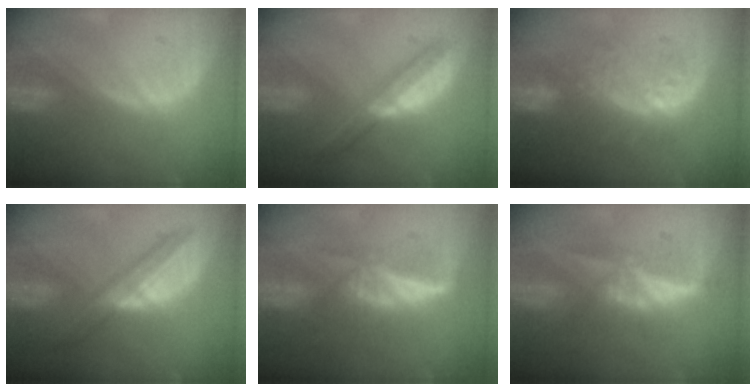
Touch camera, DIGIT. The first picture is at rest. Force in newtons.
{"total": 5.7, "press": 5.3, "slide": 2.0}
{"total": 9.2, "press": 9.0, "slide": 1.8}
{"total": 5.8, "press": 5.6, "slide": 1.3}
{"total": 6.0, "press": 5.4, "slide": 2.6}
{"total": 5.2, "press": 5.1, "slide": 0.9}